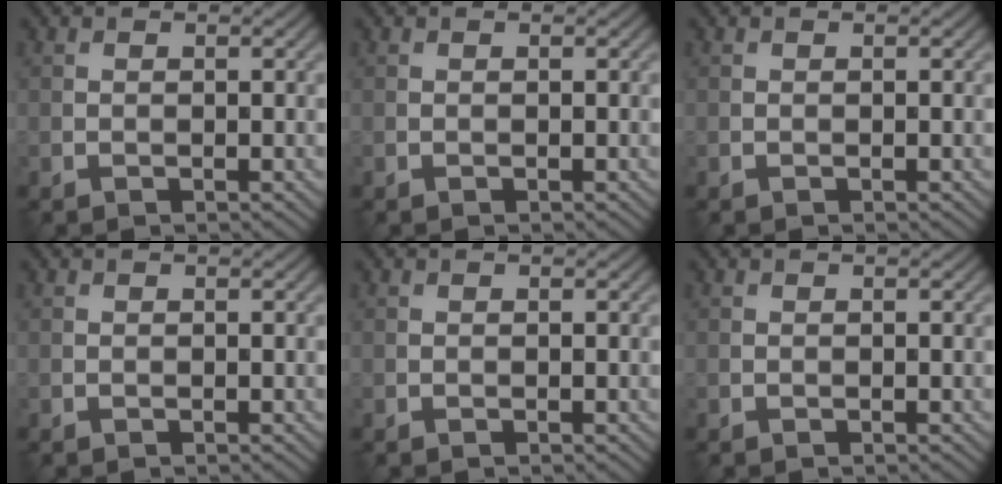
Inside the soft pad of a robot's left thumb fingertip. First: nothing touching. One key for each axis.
{"total": 0.0}
{"total": 0.0}
{"total": 0.0}
{"total": 0.0}
{"total": 0.0}